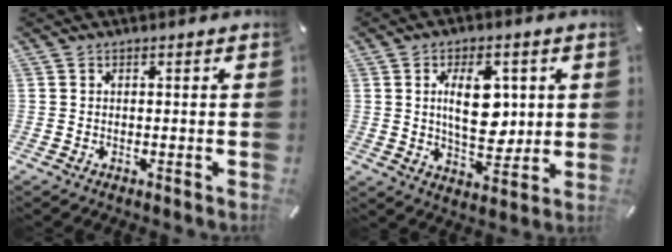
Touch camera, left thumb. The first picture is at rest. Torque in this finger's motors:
{"motor_torque": [0.57, 0.54, 1.35, -0.17, 0.37]}